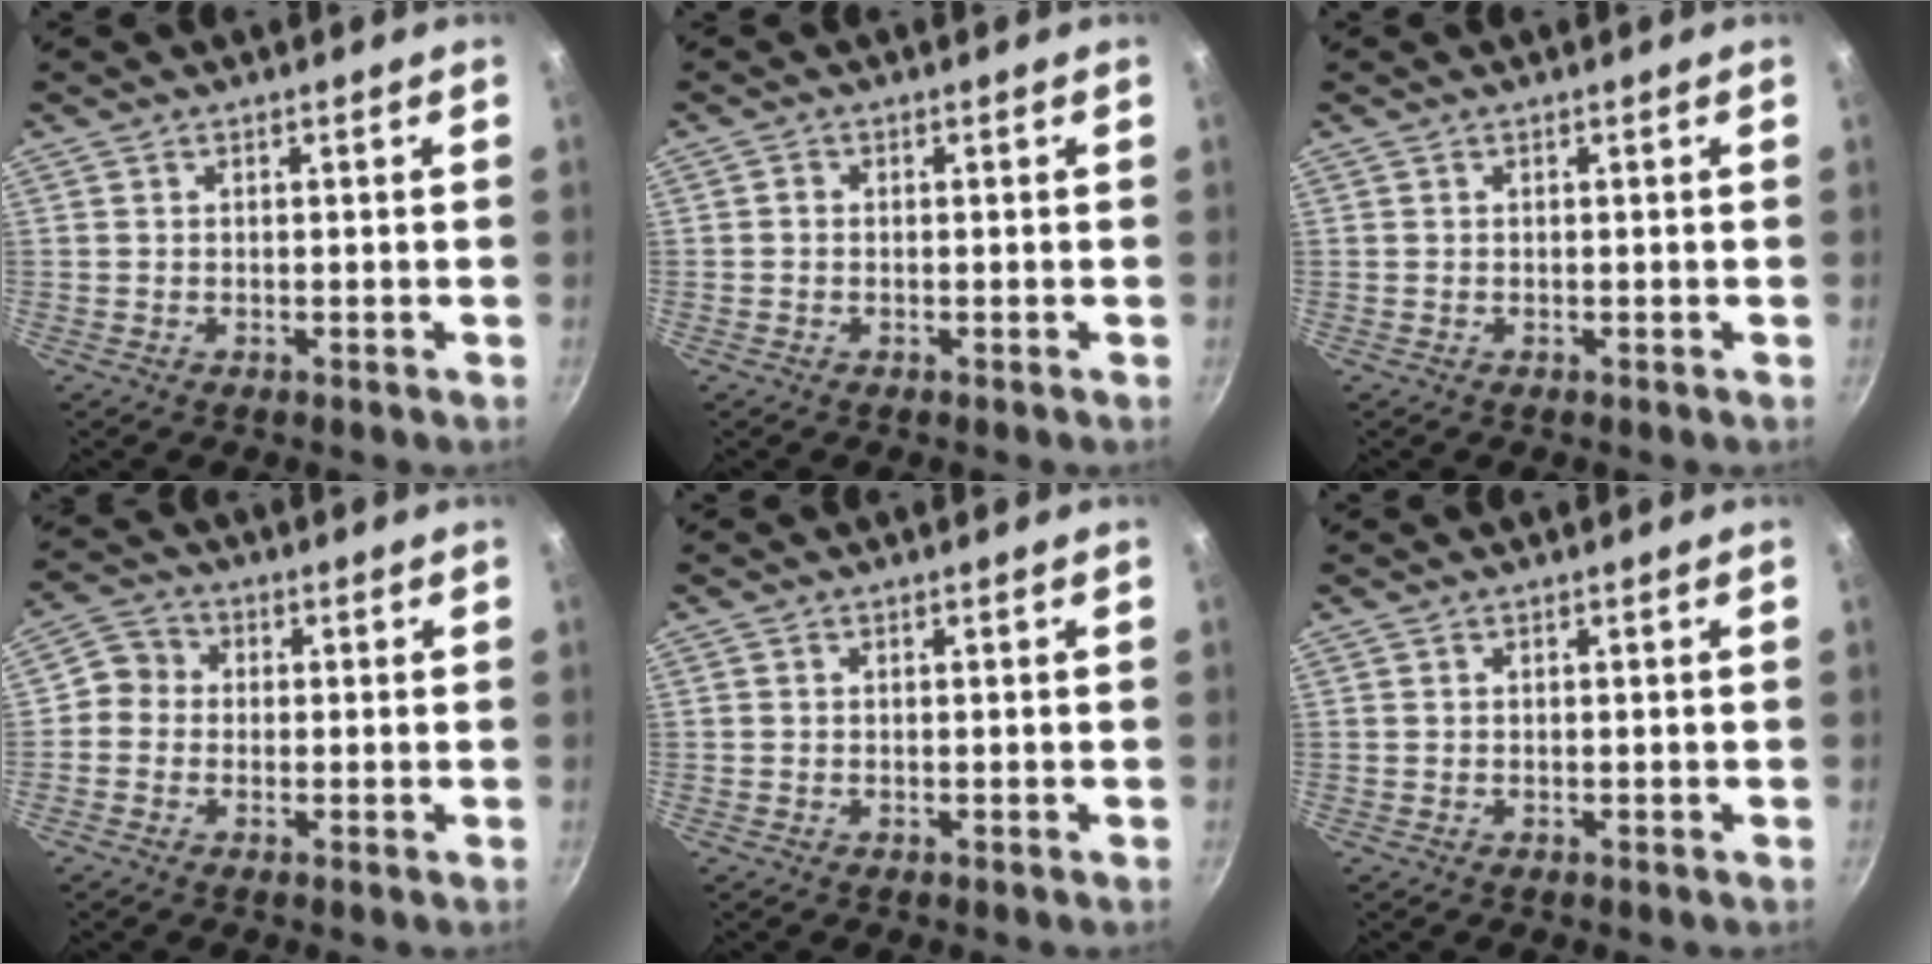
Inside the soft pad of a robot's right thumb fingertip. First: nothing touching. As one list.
[{"total": 0.7, "force": [-0.2, 0.6, 0.3], "torque": [-0.004, 0.003, -0.006]}, {"total": 0.0}, {"total": 4.6, "force": [-0.3, 4.3, 1.6], "torque": [-0.004, 0.012, -0.027]}, {"total": 0.0}, {"total": 0.0}]